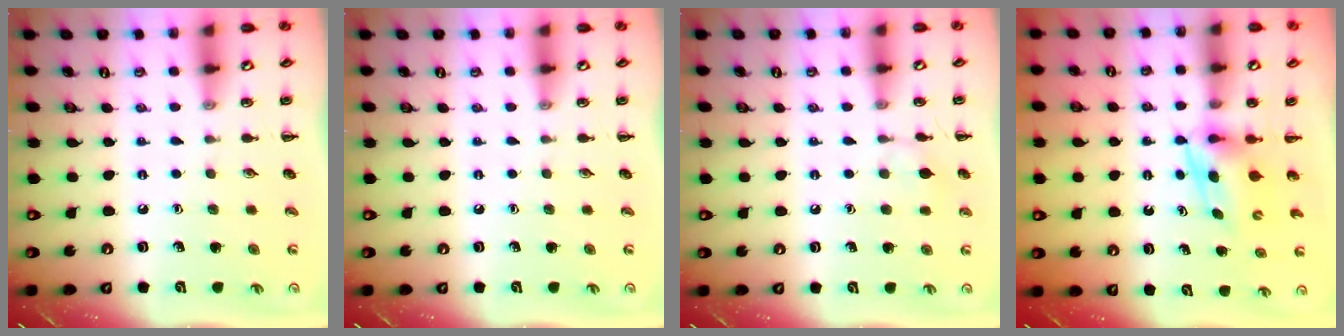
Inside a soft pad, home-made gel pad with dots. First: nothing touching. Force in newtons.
{"total": 0.0}
{"total": 5.9, "press": 5.7, "slide": 1.5}
{"total": 5.4, "press": 5.4, "slide": 0.5}